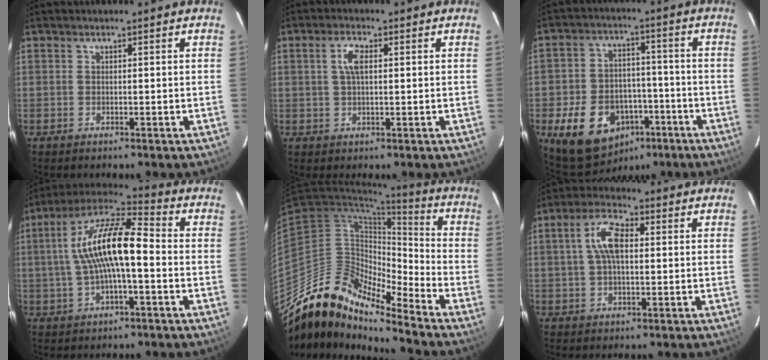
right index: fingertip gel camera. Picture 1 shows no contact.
{"total": 3.7, "force": [0.8, 1.5, 3.2], "torque": [-0.065, 0.008, 0.017]}
{"total": 14.9, "force": [-7.1, 10.9, 7.3], "torque": [-0.172, 0.026, -0.087]}
{"total": 14.9, "force": [-0.4, 4.4, 14.2], "torque": [-0.265, 0.022, -0.014]}
{"total": 15.4, "force": [-13.6, 3.0, 6.4], "torque": [-0.098, -0.001, -0.273]}
{"total": 7.4, "force": [1.0, 3.4, 6.5], "torque": [-0.128, 0.018, 0.020]}